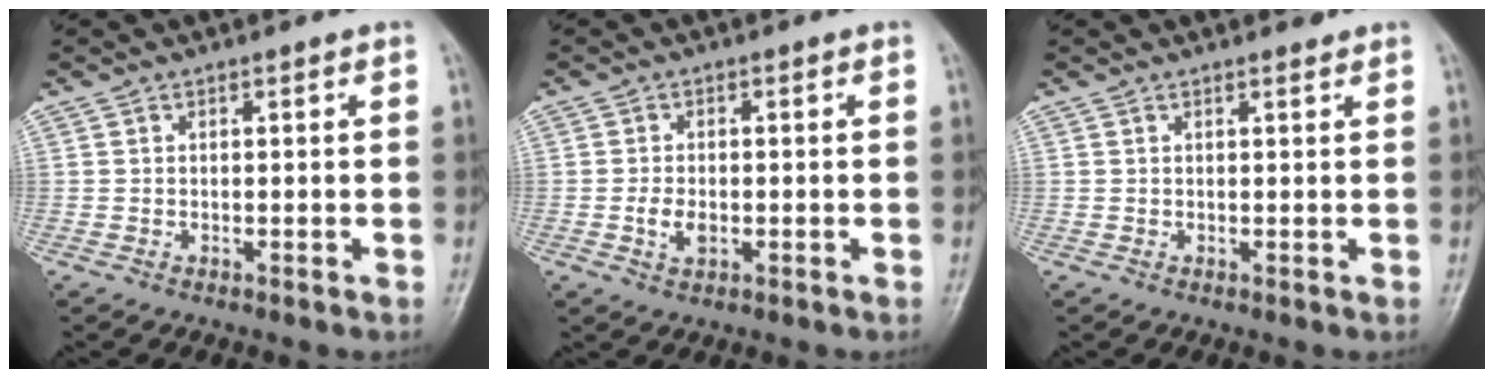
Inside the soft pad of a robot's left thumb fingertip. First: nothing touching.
{"total": 3.3, "force": [-0.7, 2.1, 2.4], "torque": [-0.043, 0.001, -0.013]}
{"total": 1.0, "force": [0.9, 0.3, 0.4], "torque": [-0.004, -0.004, 0.012]}